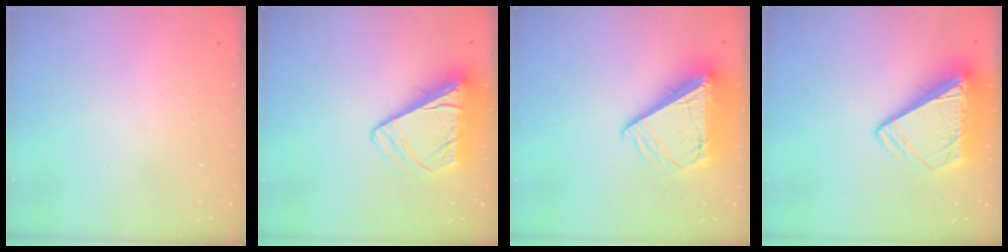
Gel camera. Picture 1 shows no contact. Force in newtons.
{"total": 10.3, "press": 10.2, "slide": 1.4}
{"total": 14.6, "press": 14.5, "slide": 1.5}
{"total": 11.8, "press": 11.7, "slide": 1.2}